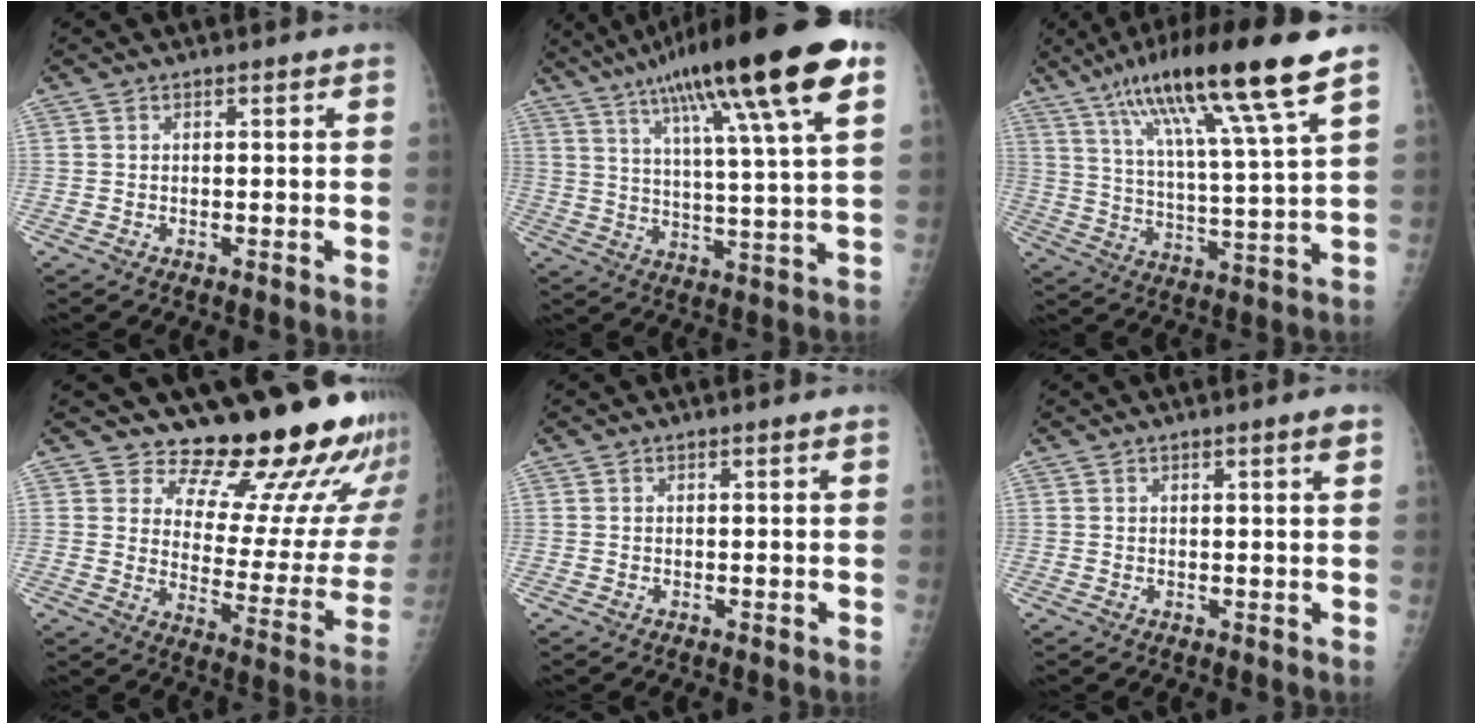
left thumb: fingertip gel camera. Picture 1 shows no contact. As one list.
[{"total": 23.1, "force": [12.5, 2.8, 19.3], "torque": [-0.308, -0.011, 0.192]}, {"total": 19.8, "force": [12.0, 1.5, 15.7], "torque": [-0.264, -0.030, 0.202]}, {"total": 20.1, "force": [18.0, 5.7, 6.7], "torque": [-0.037, -0.170, 0.224]}, {"total": 0.0}, {"total": 1.8, "force": [1.0, 0.0, 1.6], "torque": [-0.024, -0.003, 0.012]}]